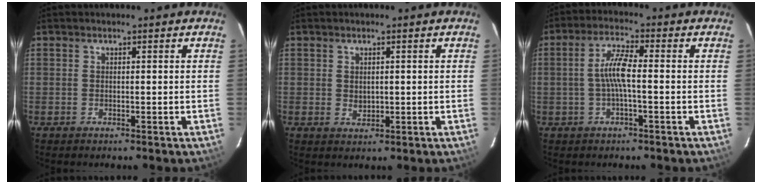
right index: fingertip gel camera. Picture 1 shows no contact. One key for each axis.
{"total": 1.8, "fx": 0.3, "fy": 1.5, "fz": 0.9, "tx": -0.012, "ty": -0.001, "tz": 0.009}
{"total": 5.5, "fx": -0.8, "fy": 0.7, "fz": 5.4, "tx": -0.110, "ty": 0.009, "tz": -0.014}